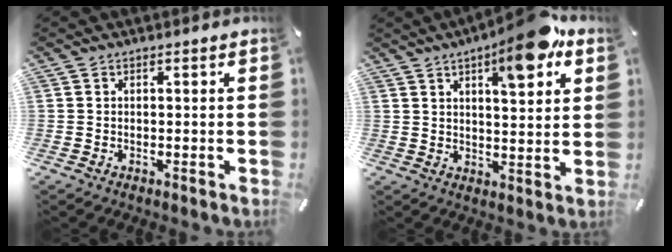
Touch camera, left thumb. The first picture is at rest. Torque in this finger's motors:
{"motor_torque": [1.19, 0.80, 1.43, -1.34, 0.34]}